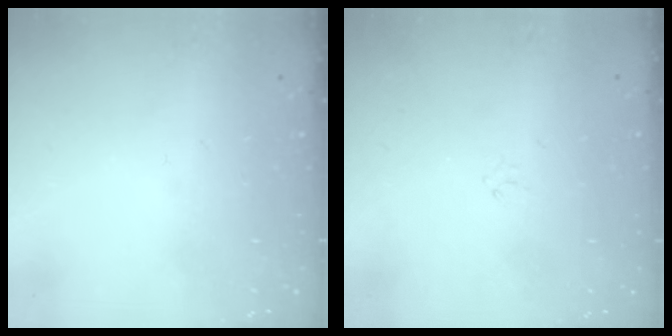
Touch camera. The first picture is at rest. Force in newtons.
{"total": 0.0}